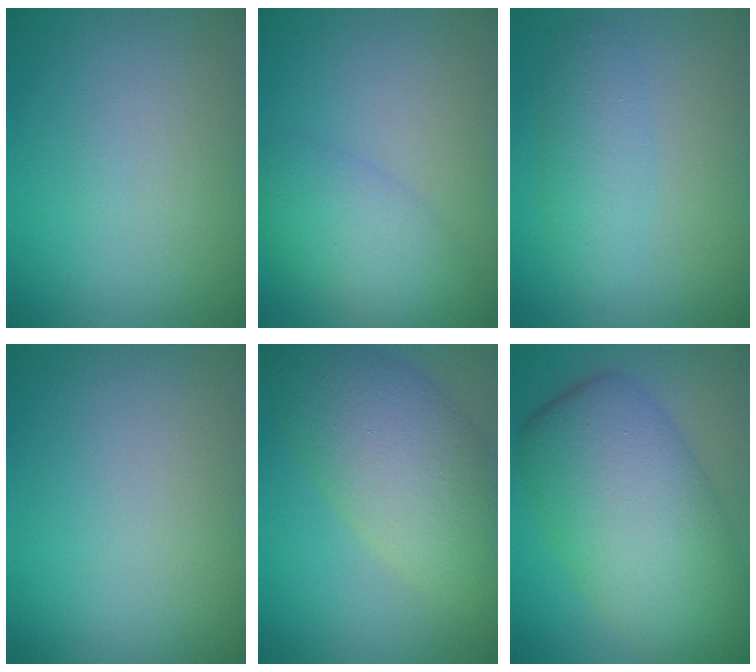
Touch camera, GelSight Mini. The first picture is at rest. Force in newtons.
{"total": 4.5, "press": 4.5, "slide": 0.2}
{"total": 2.7, "press": 2.7, "slide": 0.0}
{"total": 0.0}
{"total": 8.6, "press": 8.6, "slide": 0.8}
{"total": 11.1, "press": 11.1, "slide": 0.5}